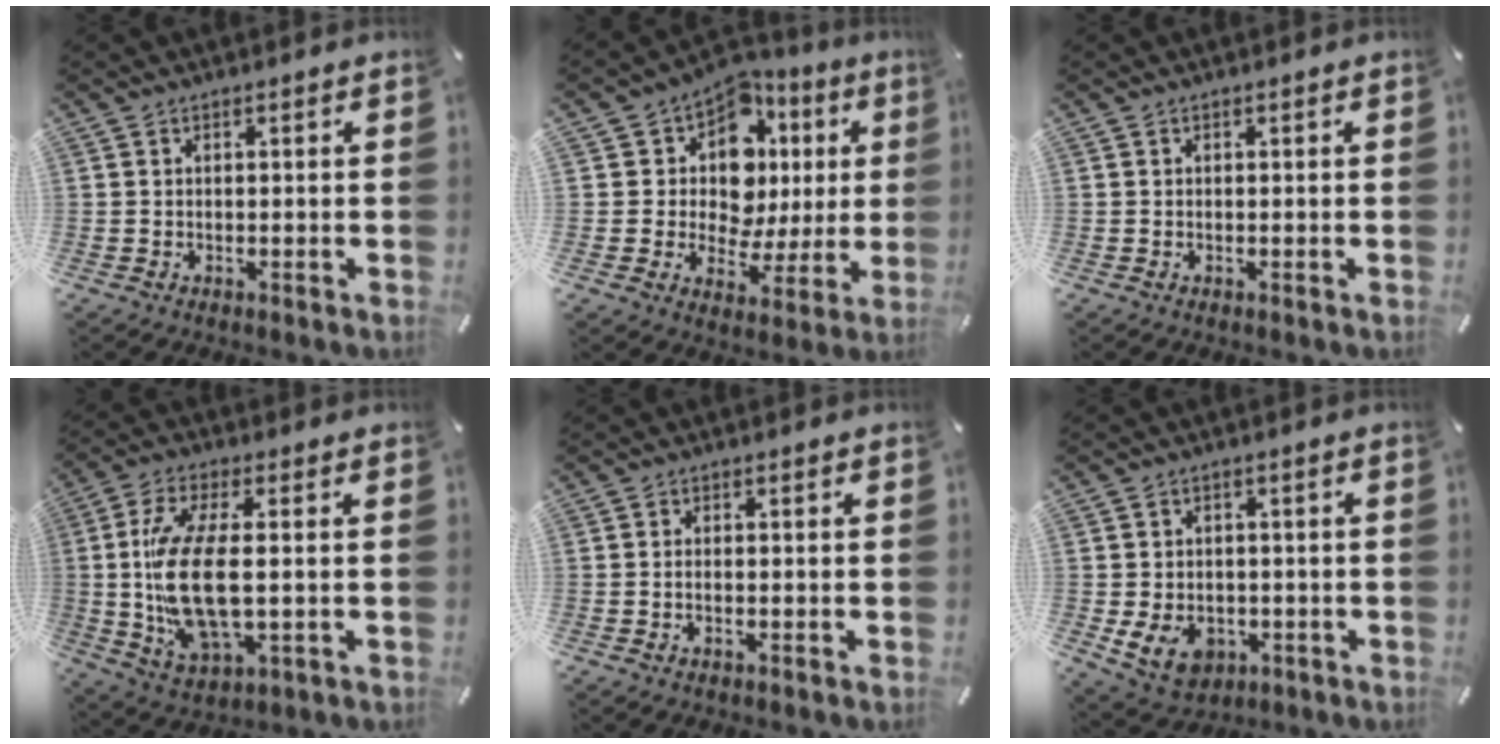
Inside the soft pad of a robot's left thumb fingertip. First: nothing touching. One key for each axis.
{"total": 11.4, "fx": 3.4, "fy": 9.5, "fz": 5.3, "tx": -0.083, "ty": -0.035, "tz": 0.066}
{"total": 0.0}
{"total": 16.4, "fx": 0.4, "fy": 7.2, "fz": 14.8, "tx": -0.318, "ty": -0.013, "tz": 0.005}
{"total": 1.4, "fx": -0.4, "fy": 0.6, "fz": 1.2, "tx": -0.023, "ty": 0.000, "tz": -0.008}
{"total": 8.1, "fx": -2.2, "fy": 6.5, "fz": 4.3, "tx": -0.087, "ty": 0.010, "tz": -0.040}